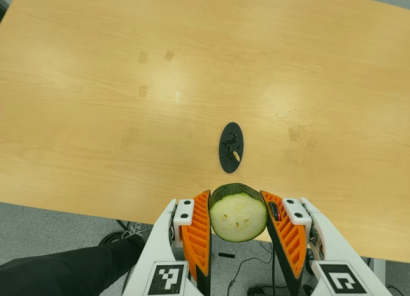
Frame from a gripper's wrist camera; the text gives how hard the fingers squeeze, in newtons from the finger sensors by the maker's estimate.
{"total": 11.8, "left": 11.9, "right": 11.7}